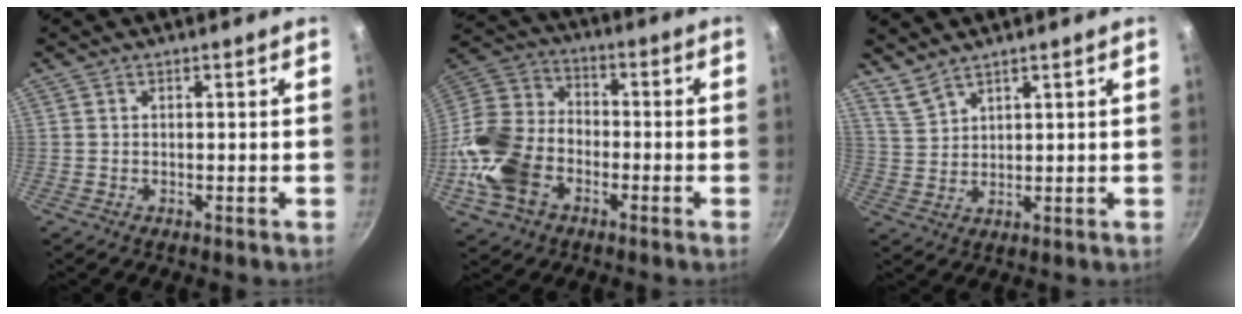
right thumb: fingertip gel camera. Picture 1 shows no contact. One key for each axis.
{"total": 17.4, "fx": -6.3, "fy": 12.3, "fz": 10.5, "tx": -0.204, "ty": 0.042, "tz": -0.139}
{"total": 4.0, "fx": 3.7, "fy": 1.0, "fz": 1.3, "tx": -0.027, "ty": -0.018, "tz": 0.084}